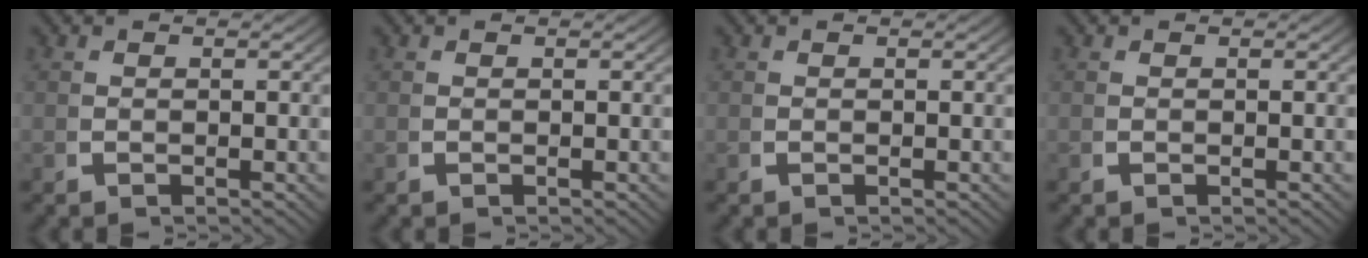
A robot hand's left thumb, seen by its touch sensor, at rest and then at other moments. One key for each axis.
{"total": 0.0}
{"total": 0.0}
{"total": 0.0}